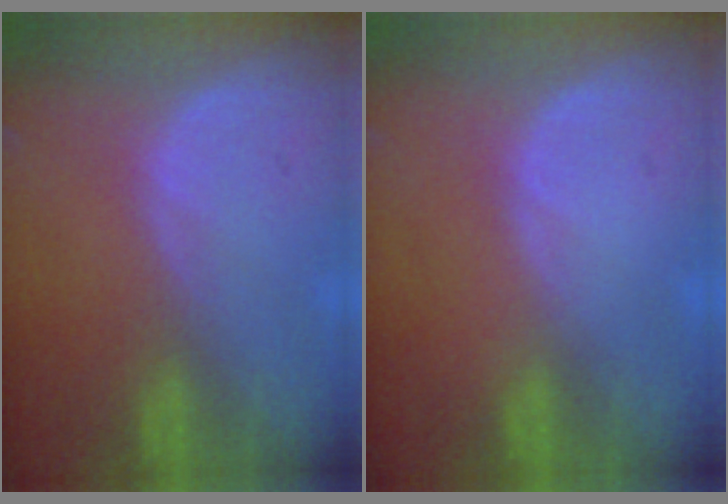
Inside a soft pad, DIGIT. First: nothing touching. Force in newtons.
{"total": 0.0}